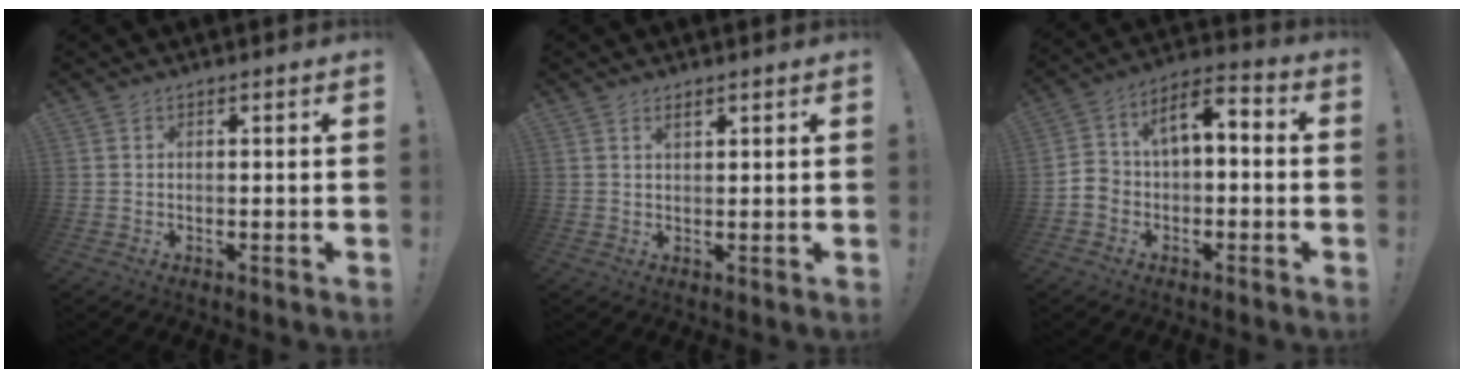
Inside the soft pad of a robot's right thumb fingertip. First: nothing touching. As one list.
[{"total": 1.7, "force": [1.3, 0.7, 0.8], "torque": [-0.004, -0.005, 0.021]}, {"total": 7.7, "force": [-2.9, 5.4, 4.6], "torque": [-0.074, 0.023, -0.053]}]